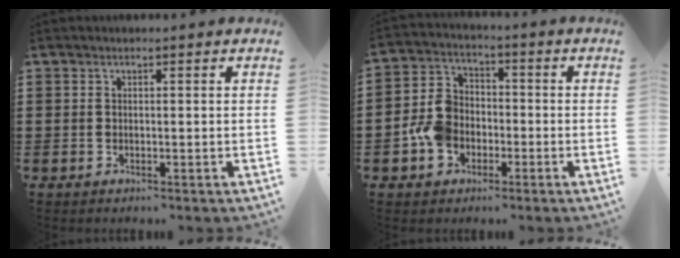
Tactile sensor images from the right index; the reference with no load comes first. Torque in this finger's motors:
{"motor_torque": [1.72, 0.42, 0.72, 0.17]}